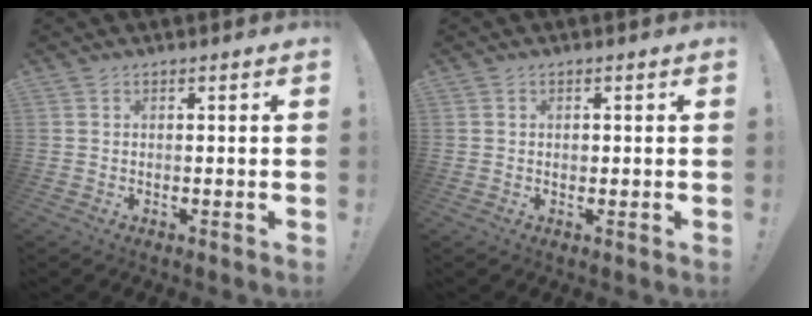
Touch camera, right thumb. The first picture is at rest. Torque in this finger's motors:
{"motor_torque": [0.33, -0.15, 0.27, -0.25, 0.00]}